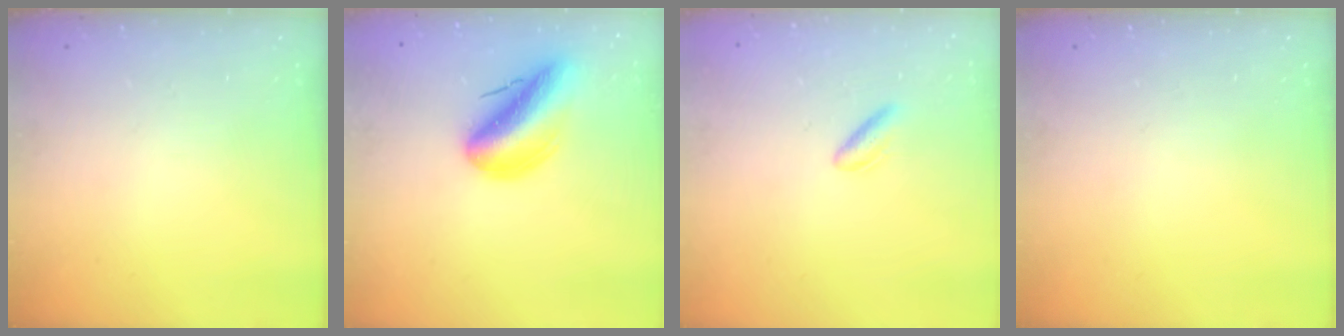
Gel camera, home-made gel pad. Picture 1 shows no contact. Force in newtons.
{"total": 13.5, "press": 13.3, "slide": 2.5}
{"total": 2.9, "press": 2.5, "slide": 1.3}
{"total": 0.0}